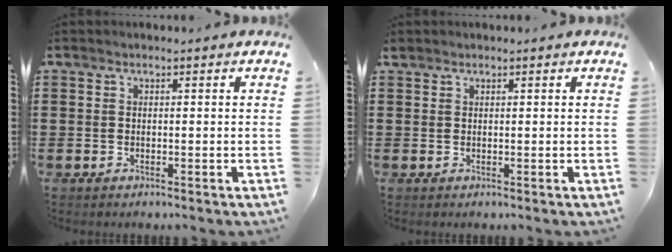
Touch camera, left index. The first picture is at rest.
{"total": 0.5, "force": [0.4, 0.3, 0.1], "torque": [-0.005, 0.002, 0.009]}